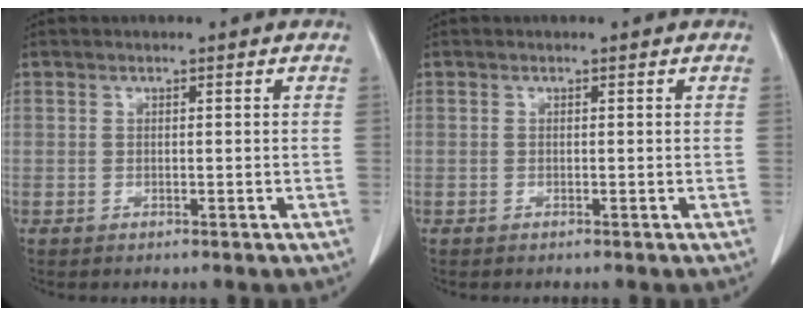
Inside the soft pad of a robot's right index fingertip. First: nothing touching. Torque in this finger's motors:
{"motor_torque": [-0.07, 0.03, 0.10, 0.00]}